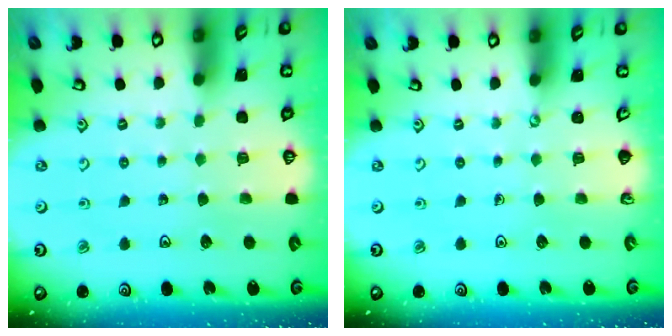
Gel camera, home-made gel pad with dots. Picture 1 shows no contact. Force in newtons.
{"total": 0.0}